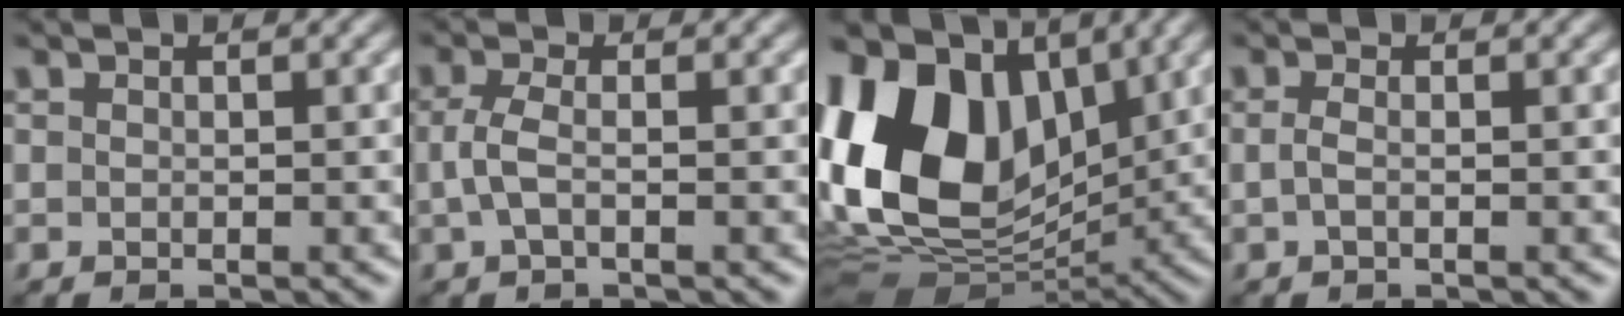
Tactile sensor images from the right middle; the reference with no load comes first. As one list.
[{"total": 2.0, "force": [-0.2, 0.7, 1.9], "torque": [-0.046, 0.000, -0.005]}, {"total": 15.1, "force": [3.1, 10.1, 10.8], "torque": [-0.223, 0.022, 0.045]}, {"total": 0.9, "force": [-0.2, 0.3, 0.9], "torque": [-0.023, -0.001, -0.004]}]